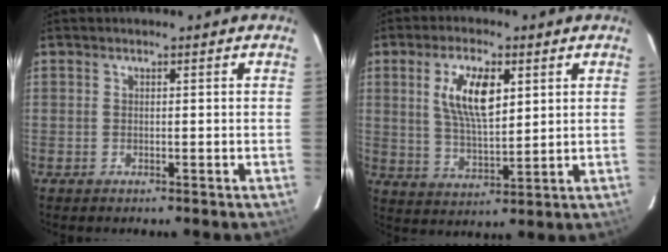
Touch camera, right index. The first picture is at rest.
{"total": 10.0, "force": [3.3, 4.2, 8.5], "torque": [-0.158, 0.005, 0.067]}